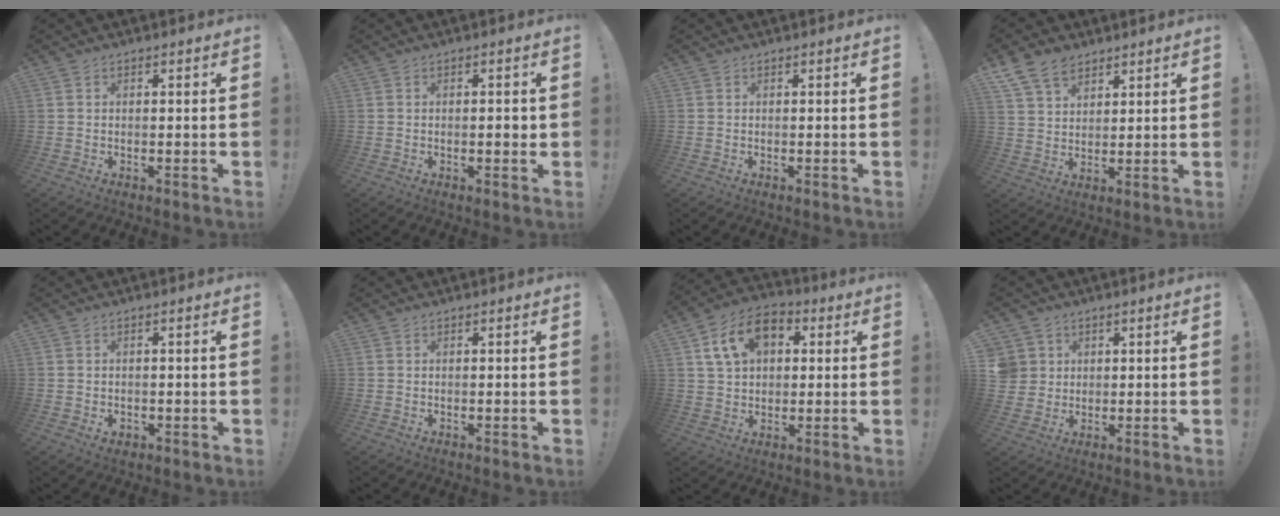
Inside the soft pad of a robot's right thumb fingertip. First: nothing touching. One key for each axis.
{"total": 2.0, "fx": -0.2, "fy": 0.6, "fz": 1.9, "tx": -0.016, "ty": -0.003, "tz": -0.008}
{"total": 0.0}
{"total": 9.5, "fx": 6.5, "fy": 6.0, "fz": 3.6, "tx": -0.064, "ty": -0.033, "tz": 0.128}
{"total": 1.4, "fx": -0.8, "fy": 1.0, "fz": 0.5, "tx": 0.003, "ty": 0.000, "tz": -0.015}
{"total": 0.0}
{"total": 13.4, "fx": 5.0, "fy": 9.5, "fz": 8.0, "tx": -0.127, "ty": -0.003, "tz": 0.101}
{"total": 5.4, "fx": 2.0, "fy": 4.9, "fz": 0.9, "tx": -0.016, "ty": -0.014, "tz": 0.040}